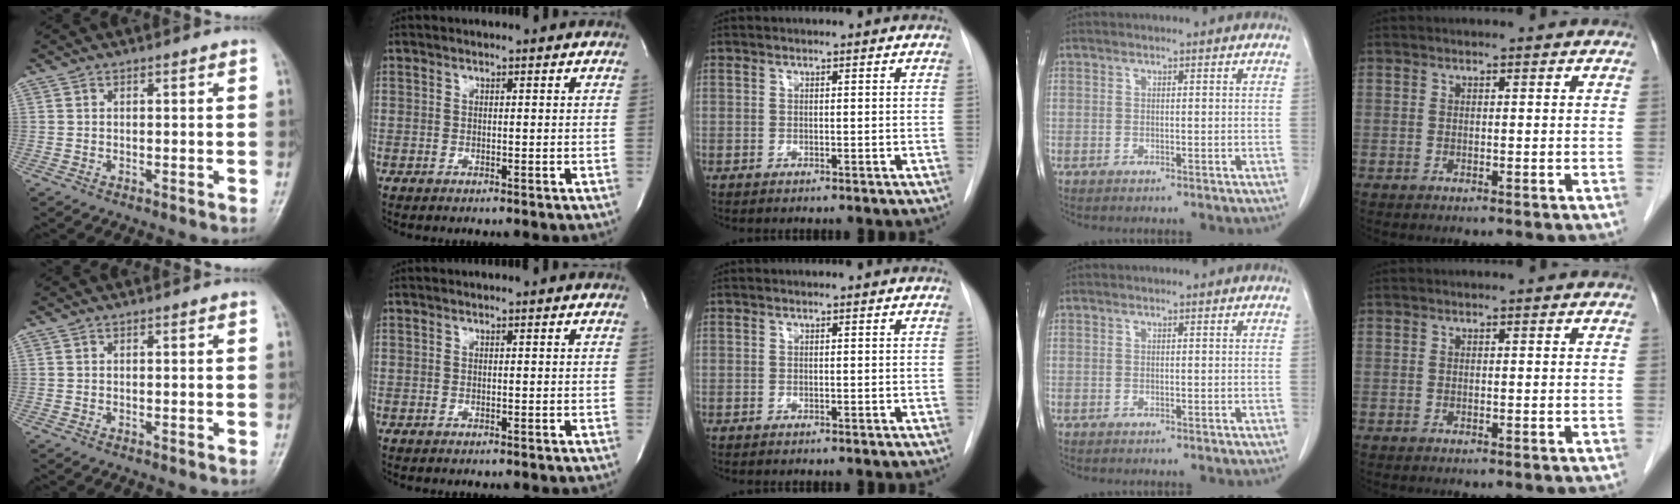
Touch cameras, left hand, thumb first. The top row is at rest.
{}